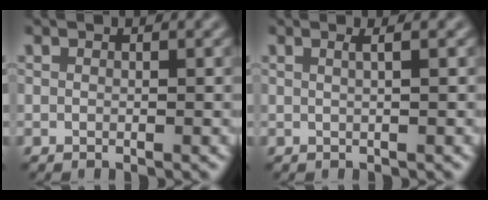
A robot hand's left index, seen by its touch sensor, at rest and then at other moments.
{"total": 1.8, "force": [0.6, 0.7, 1.5], "torque": [-0.012, 0.001, -0.003]}